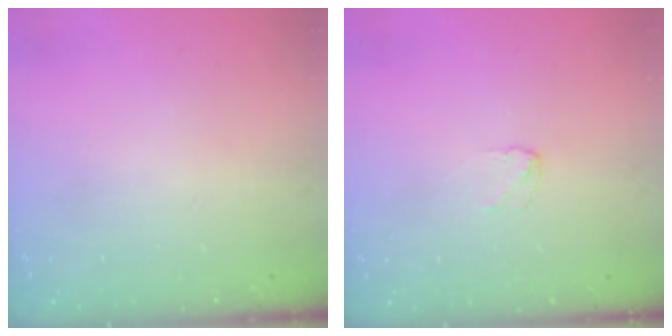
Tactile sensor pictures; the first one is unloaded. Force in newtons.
{"total": 2.5, "press": 2.5, "slide": 0.1}